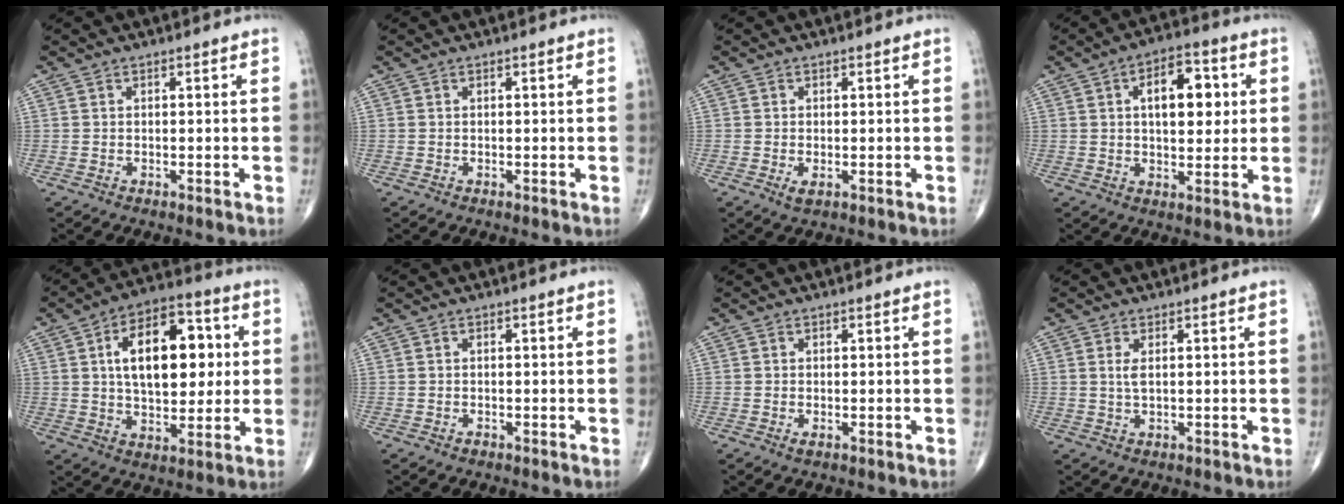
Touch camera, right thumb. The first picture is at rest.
{"total": 0.0}
{"total": 1.6, "force": [-0.5, 0.7, 1.4], "torque": [-0.027, -0.004, -0.006]}
{"total": 11.4, "force": [2.5, 6.1, 9.4], "torque": [-0.107, 0.004, 0.036]}
{"total": 17.8, "force": [3.3, 9.8, 14.5], "torque": [-0.193, 0.010, 0.051]}
{"total": 0.5, "force": [-0.4, 0.3, 0.2], "torque": [-0.001, 0.000, -0.008]}
{"total": 0.7, "force": [-0.3, 0.3, 0.6], "torque": [-0.012, -0.003, -0.006]}
{"total": 2.1, "force": [0.6, 0.7, 1.9], "torque": [-0.043, -0.003, 0.016]}